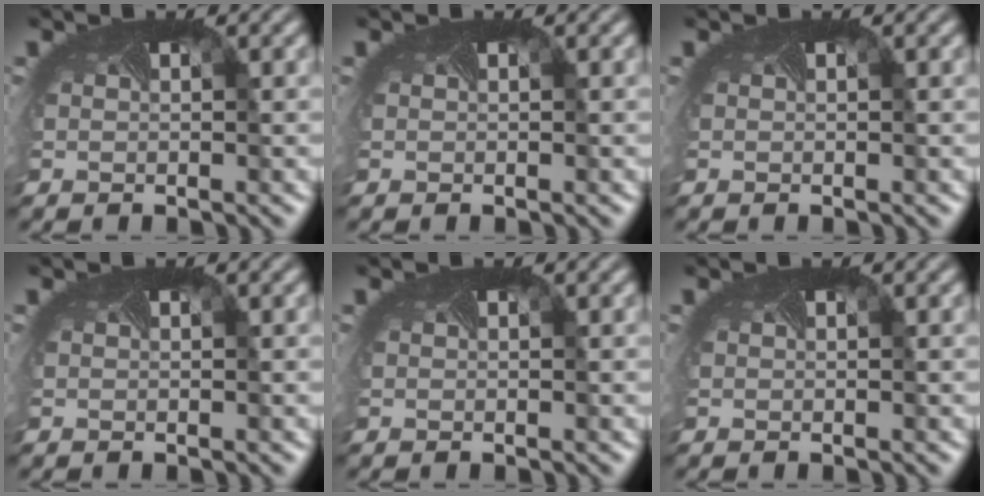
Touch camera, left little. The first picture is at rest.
{"total": 0.0}
{"total": 0.0}
{"total": 0.0}
{"total": 0.0}
{"total": 0.0}